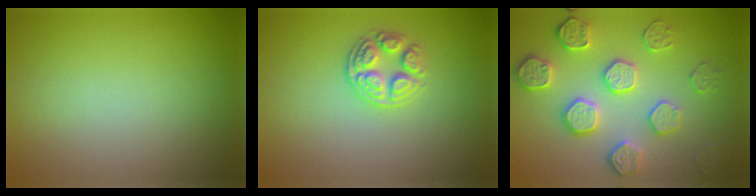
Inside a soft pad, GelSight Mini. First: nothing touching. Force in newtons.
{"total": 2.7, "press": 2.6, "slide": 0.4}
{"total": 4.7, "press": 4.3, "slide": 1.8}